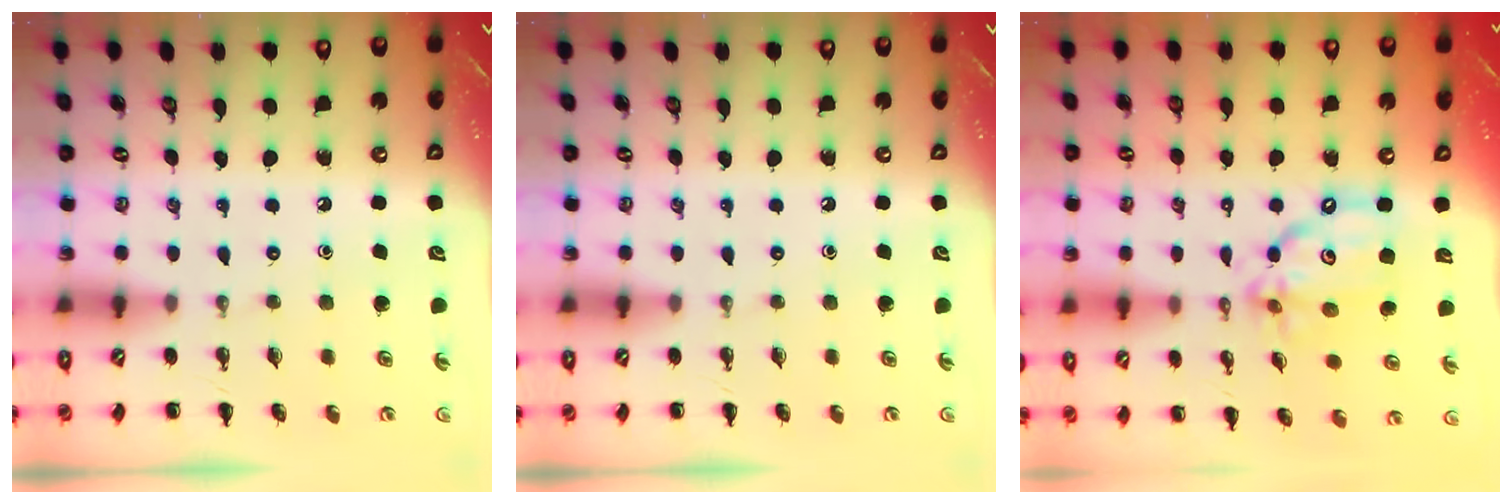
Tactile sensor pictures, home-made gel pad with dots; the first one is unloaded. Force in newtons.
{"total": 0.0}
{"total": 13.4, "press": 12.8, "slide": 3.9}